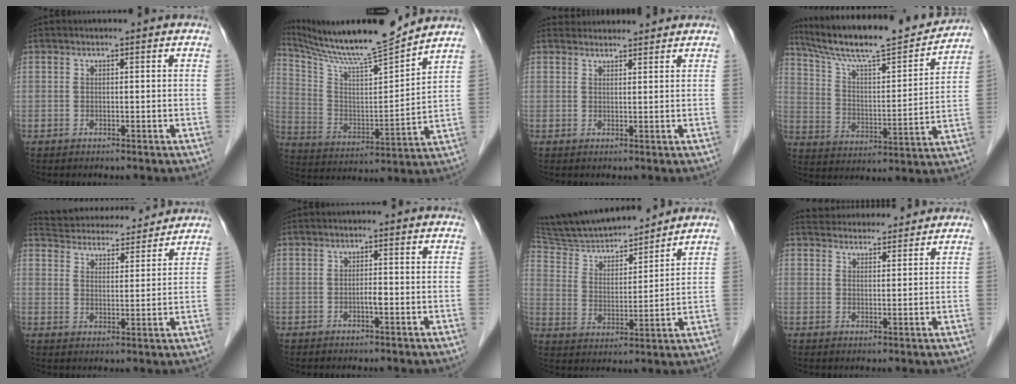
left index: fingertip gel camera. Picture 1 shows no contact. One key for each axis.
{"total": 16.1, "fx": 14.8, "fy": -0.9, "fz": 6.2, "tx": -0.125, "ty": -0.013, "tz": 0.260}
{"total": 3.7, "fx": 3.6, "fy": 0.8, "fz": -0.1, "tx": -0.002, "ty": 0.025, "tz": 0.051}
{"total": 20.6, "fx": 18.4, "fy": 1.7, "fz": 9.3, "tx": -0.159, "ty": -0.001, "tz": 0.286}
{"total": 15.4, "fx": 14.6, "fy": 3.0, "fz": 4.0, "tx": -0.069, "ty": 0.029, "tz": 0.216}
{"total": 1.0, "fx": -0.6, "fy": 0.1, "fz": 0.9, "tx": -0.014, "ty": 0.000, "tz": -0.012}
{"total": 15.1, "fx": 14.1, "fy": 1.9, "fz": 5.1, "tx": -0.095, "ty": 0.007, "tz": 0.250}
{"total": 9.1, "fx": 8.8, "fy": 1.7, "fz": 1.7, "tx": -0.021, "ty": 0.025, "tz": 0.121}